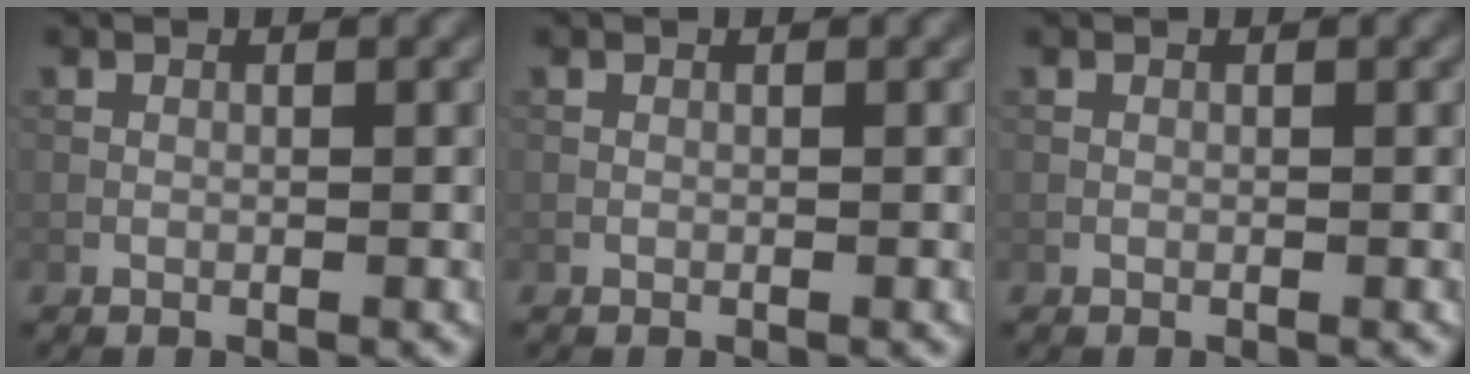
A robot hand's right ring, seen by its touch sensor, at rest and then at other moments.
{"total": 0.0}
{"total": 0.0}